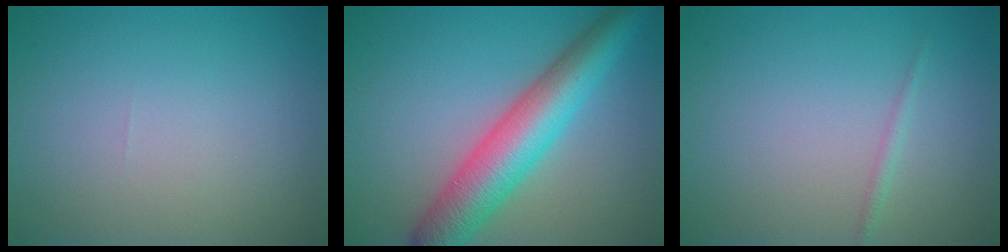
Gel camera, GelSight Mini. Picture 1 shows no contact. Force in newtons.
{"total": 7.6, "press": 7.6, "slide": 0.1}
{"total": 0.7, "press": 0.7, "slide": 0.0}